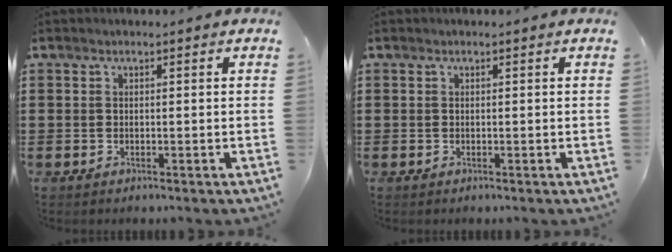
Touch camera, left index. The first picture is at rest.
{"total": 0.0}